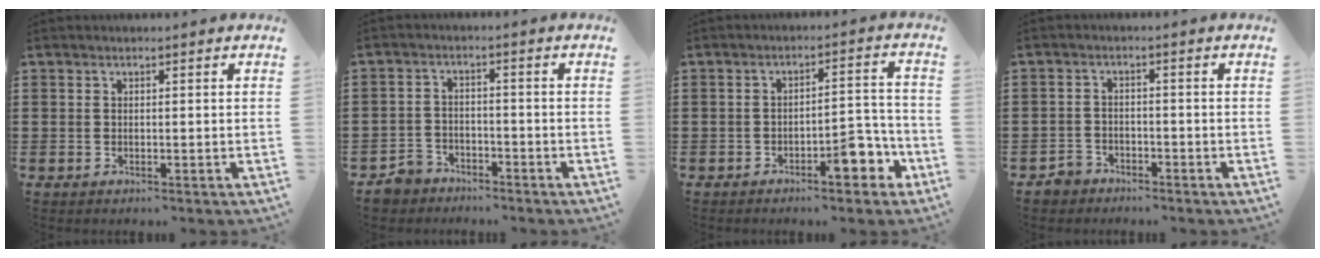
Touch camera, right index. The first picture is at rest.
{"total": 3.7, "force": [-3.4, 1.5, 0.2], "torque": [-0.024, 0.001, -0.076]}
{"total": 6.4, "force": [-3.6, 2.1, 4.9], "torque": [-0.060, 0.004, -0.064]}
{"total": 2.3, "force": [-2.1, 1.1, 0.2], "torque": [-0.009, 0.005, -0.044]}